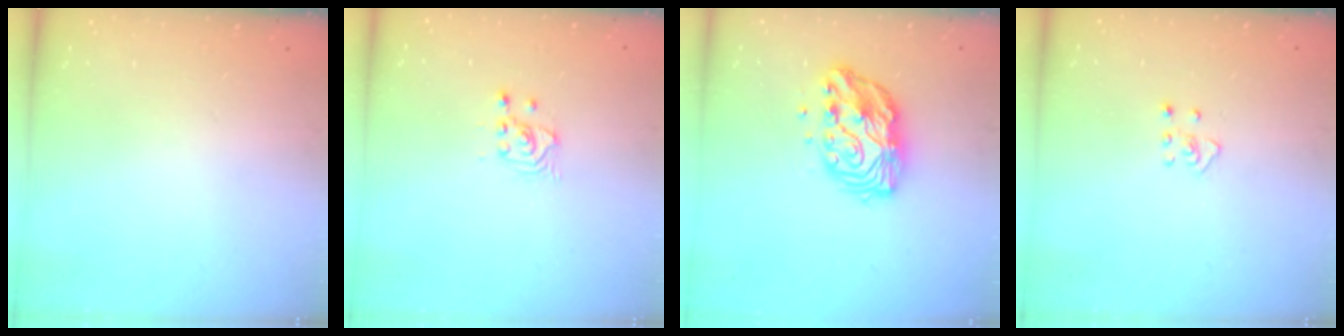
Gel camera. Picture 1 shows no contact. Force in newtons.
{"total": 2.6, "press": 2.5, "slide": 0.3}
{"total": 12.8, "press": 12.8, "slide": 1.1}
{"total": 3.4, "press": 3.3, "slide": 0.6}